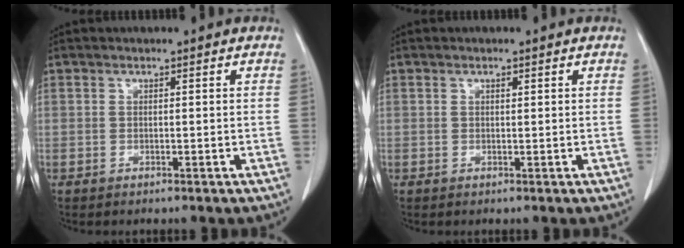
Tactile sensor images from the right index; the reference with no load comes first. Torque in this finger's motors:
{"motor_torque": [-0.07, 0.06, -0.08, -0.01]}